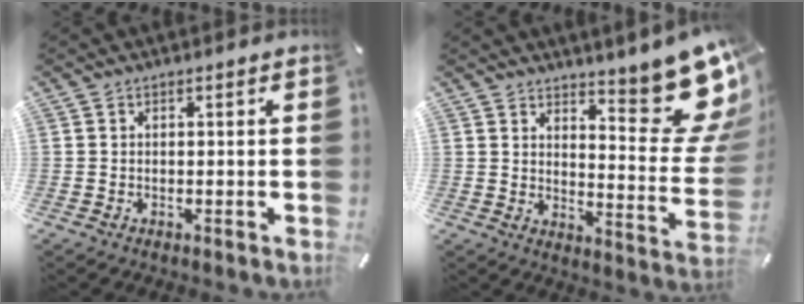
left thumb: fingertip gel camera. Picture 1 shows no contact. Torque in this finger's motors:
{"motor_torque": [1.84, 0.15, 0.84, -0.04, 0.13]}